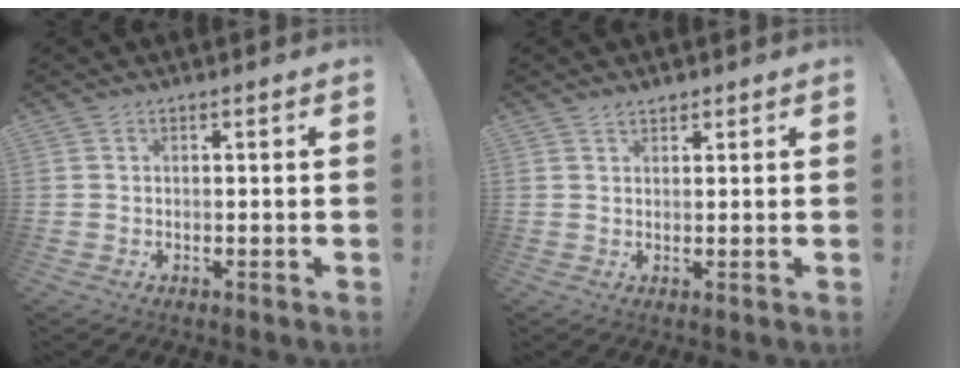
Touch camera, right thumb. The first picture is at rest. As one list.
[{"total": 1.7, "force": [1.4, 0.7, 0.6], "torque": [-0.001, -0.009, 0.024]}]